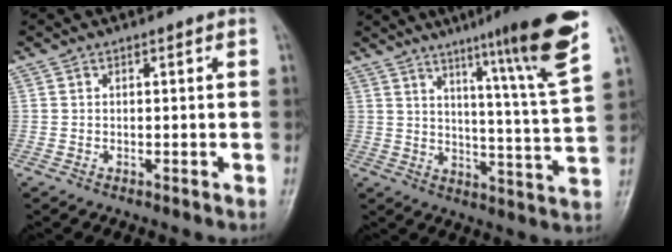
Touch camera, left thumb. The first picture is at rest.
{"total": 17.9, "force": [11.3, -0.3, 13.9], "torque": [-0.187, -0.060, 0.149]}